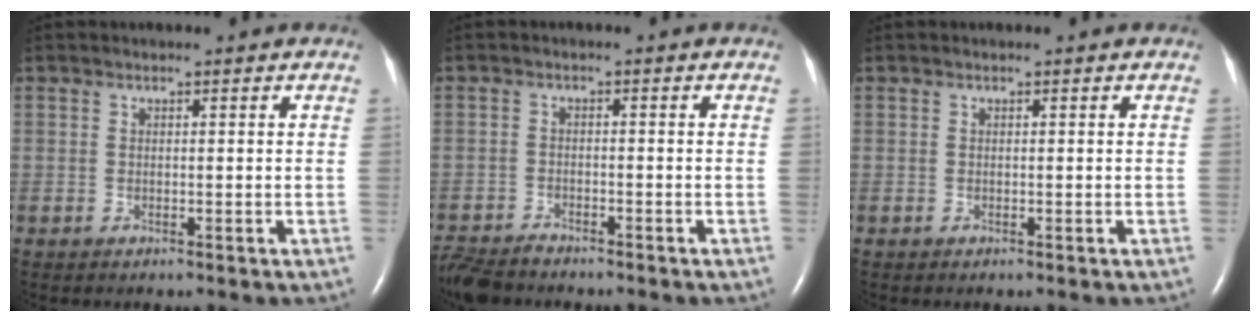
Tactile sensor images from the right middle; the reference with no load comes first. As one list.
[{"total": 7.0, "force": [-6.4, 1.3, 2.4], "torque": [-0.040, -0.019, -0.111]}, {"total": 0.0}]